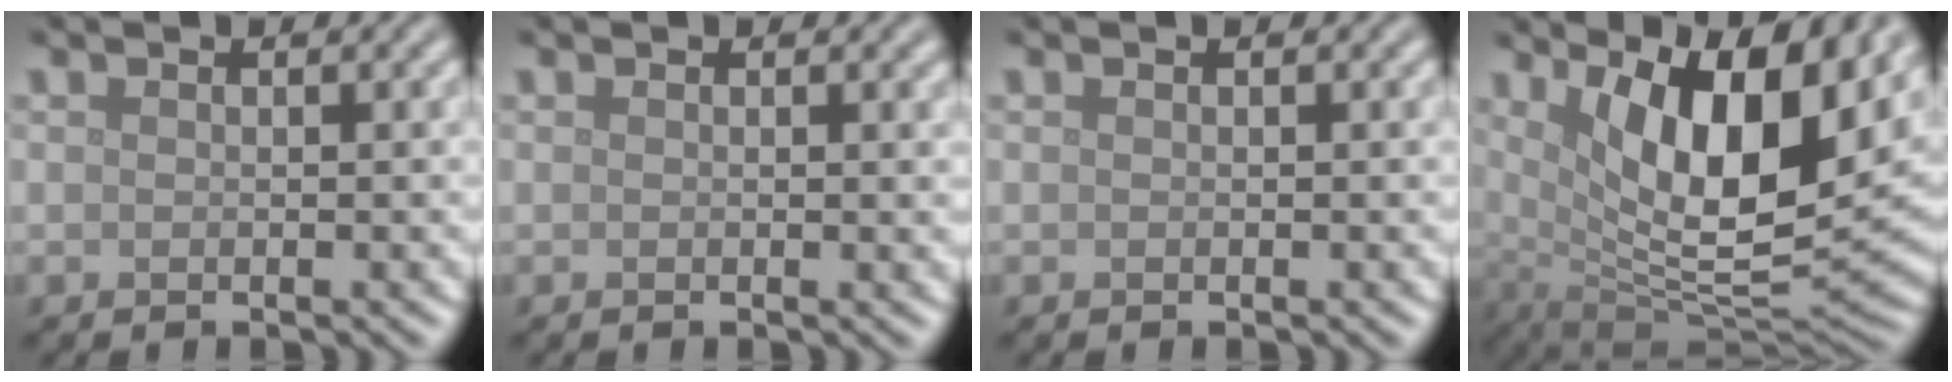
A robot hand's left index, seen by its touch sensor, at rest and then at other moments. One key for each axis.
{"total": 0.7, "fx": 0.3, "fy": 0.2, "fz": 0.6, "tx": -0.003, "ty": 0.002, "tz": 0.002}
{"total": 0.0}
{"total": 12.7, "fx": 4.9, "fy": 4.2, "fz": 11.0, "tx": -0.162, "ty": -0.008, "tz": 0.084}